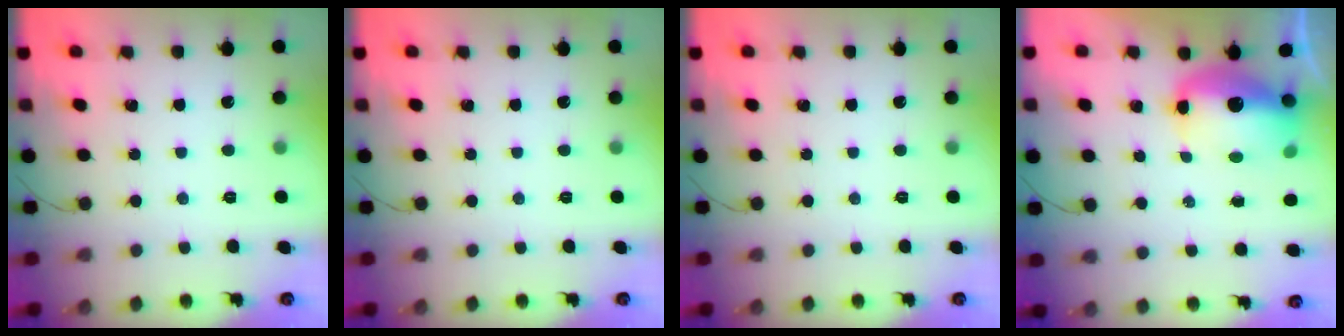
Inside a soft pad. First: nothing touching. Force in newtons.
{"total": 0.0}
{"total": 0.0}
{"total": 13.4, "press": 13.1, "slide": 3.0}